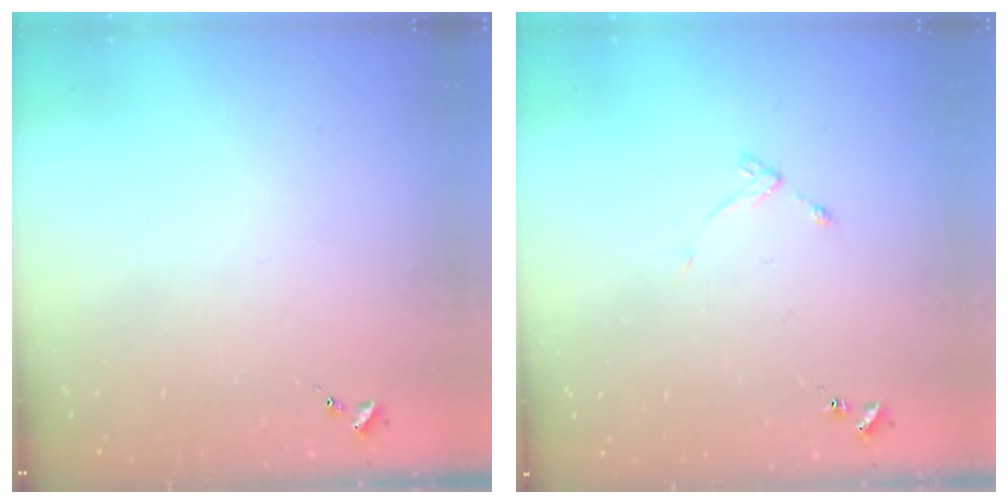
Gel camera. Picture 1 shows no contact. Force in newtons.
{"total": 4.7, "press": 4.6, "slide": 0.6}